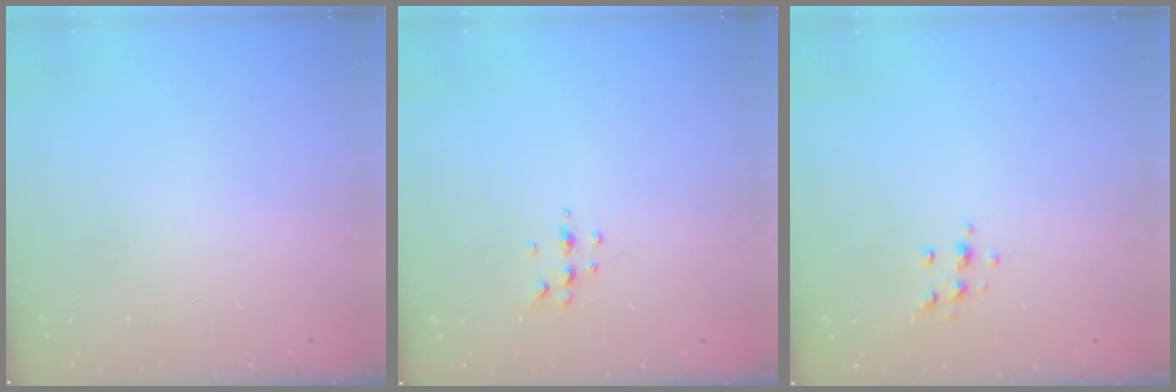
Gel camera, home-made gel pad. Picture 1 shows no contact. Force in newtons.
{"total": 5.1, "press": 4.9, "slide": 1.4}
{"total": 6.2, "press": 6.2, "slide": 0.8}